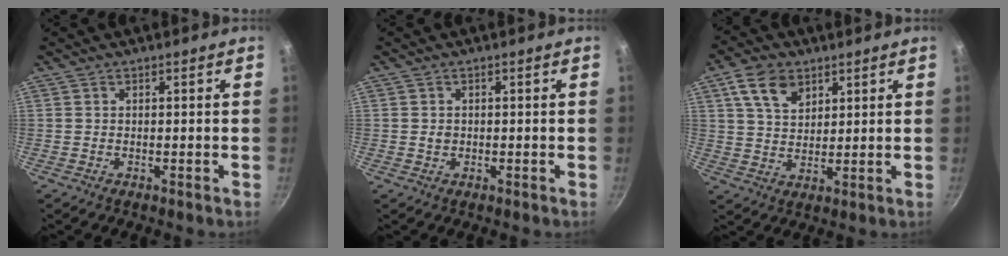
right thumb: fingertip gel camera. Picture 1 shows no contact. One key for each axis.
{"total": 1.1, "fx": 0.1, "fy": 1.1, "fz": 0.3, "tx": -0.002, "ty": -0.001, "tz": 0.002}
{"total": 8.3, "fx": 4.2, "fy": 5.5, "fz": 4.6, "tx": -0.065, "ty": -0.010, "tz": 0.078}